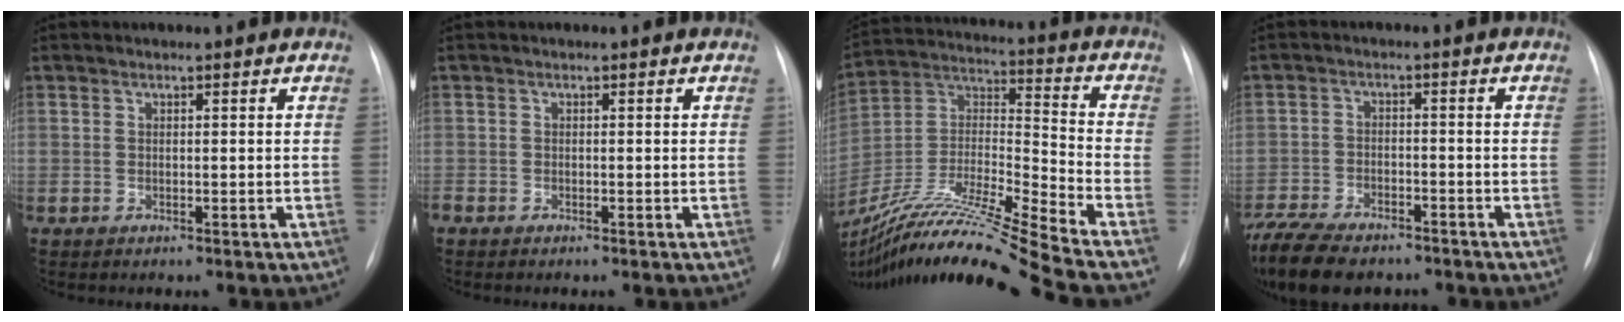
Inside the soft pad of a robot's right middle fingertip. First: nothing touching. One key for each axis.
{"total": 0.6, "fx": -0.5, "fy": 0.3, "fz": 0.1, "tx": -0.004, "ty": 0.001, "tz": -0.010}
{"total": 26.3, "fx": -22.3, "fy": -2.0, "fz": 13.8, "tx": -0.290, "ty": -0.035, "tz": -0.397}
{"total": 15.9, "fx": -12.2, "fy": 6.5, "fz": 7.8, "tx": -0.200, "ty": -0.021, "tz": -0.190}